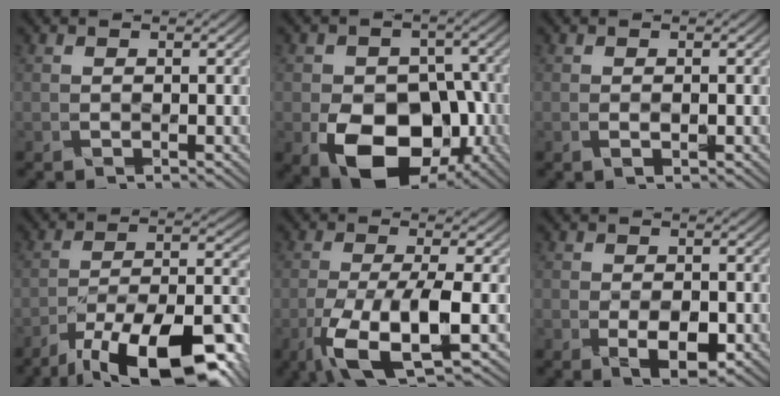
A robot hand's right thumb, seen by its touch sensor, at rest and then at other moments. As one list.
[{"total": 14.0, "force": [-5.7, 8.9, 9.1], "torque": [-0.163, -0.031, -0.090]}, {"total": 0.8, "force": [-0.3, 0.0, 0.8], "torque": [-0.014, 0.000, 0.002]}, {"total": 17.8, "force": [-12.8, 5.2, 11.2], "torque": [-0.201, -0.019, -0.187]}, {"total": 11.0, "force": [-5.1, 3.0, 9.3], "torque": [-0.212, -0.021, -0.078]}, {"total": 5.5, "force": [-2.3, 2.8, 4.1], "torque": [-0.078, -0.011, -0.030]}]